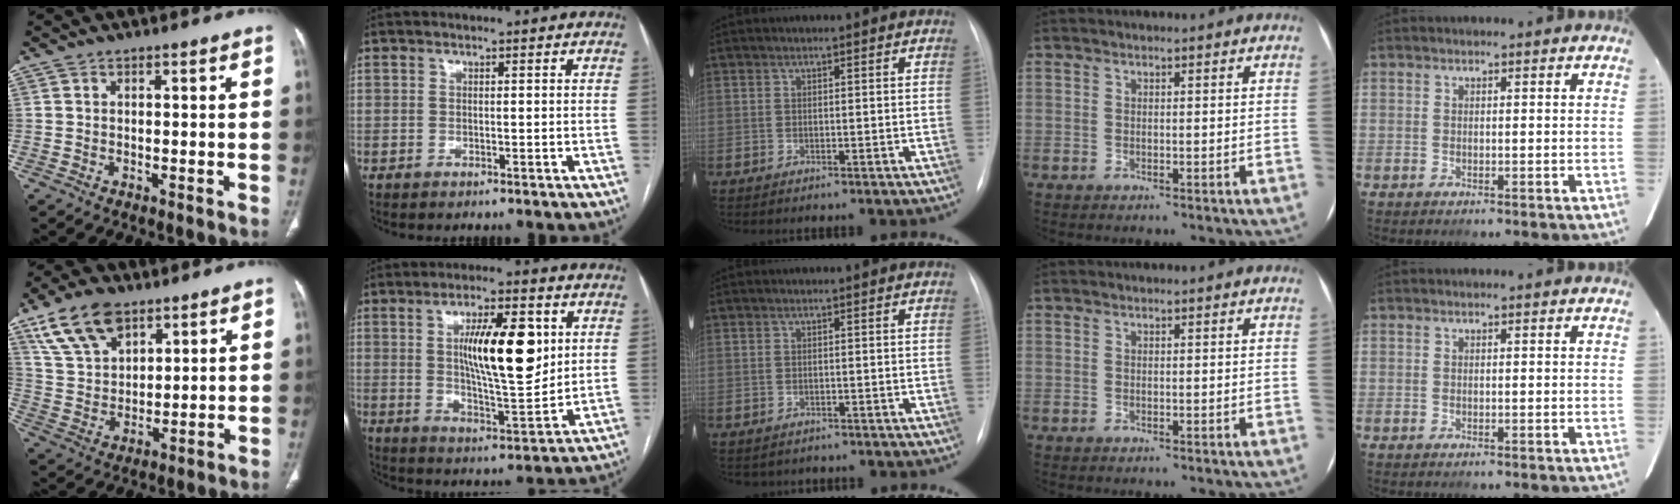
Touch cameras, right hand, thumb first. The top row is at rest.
{"thumb": {"total": 12.7, "force": [7.9, 6.9, 7.2], "torque": [-0.121, -0.024, 0.158]}, "index": {"total": 13.8, "force": [3.3, 3.4, 13.0], "torque": [-0.222, 0.000, 0.057]}, "middle": {"total": 1.5, "force": [-1.3, 0.9, 0.0], "torque": [-0.006, 0.001, -0.015]}}